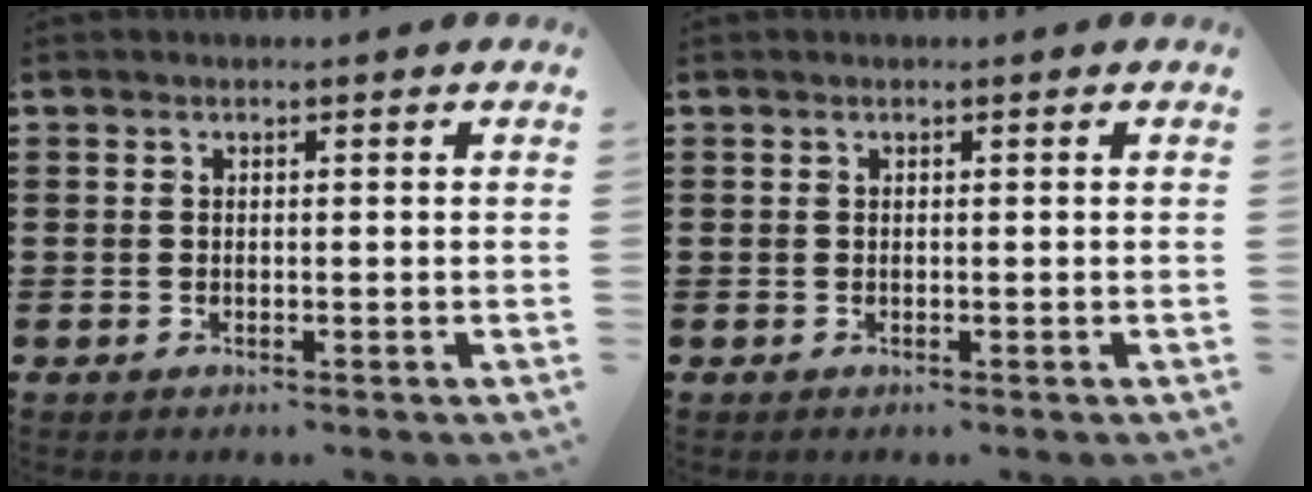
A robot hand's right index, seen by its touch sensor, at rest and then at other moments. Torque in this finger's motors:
{"motor_torque": [-1.07, 1.07, 0.00, 0.00]}